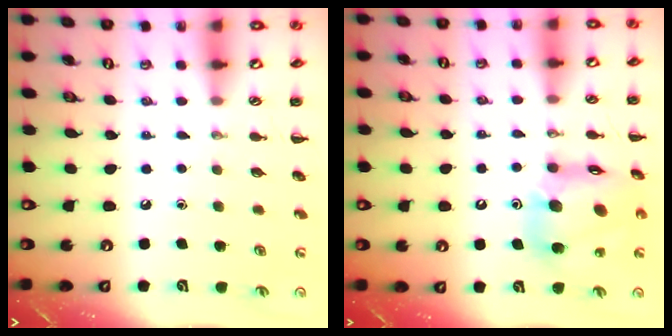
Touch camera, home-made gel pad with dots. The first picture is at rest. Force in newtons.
{"total": 15.9, "press": 15.6, "slide": 3.1}